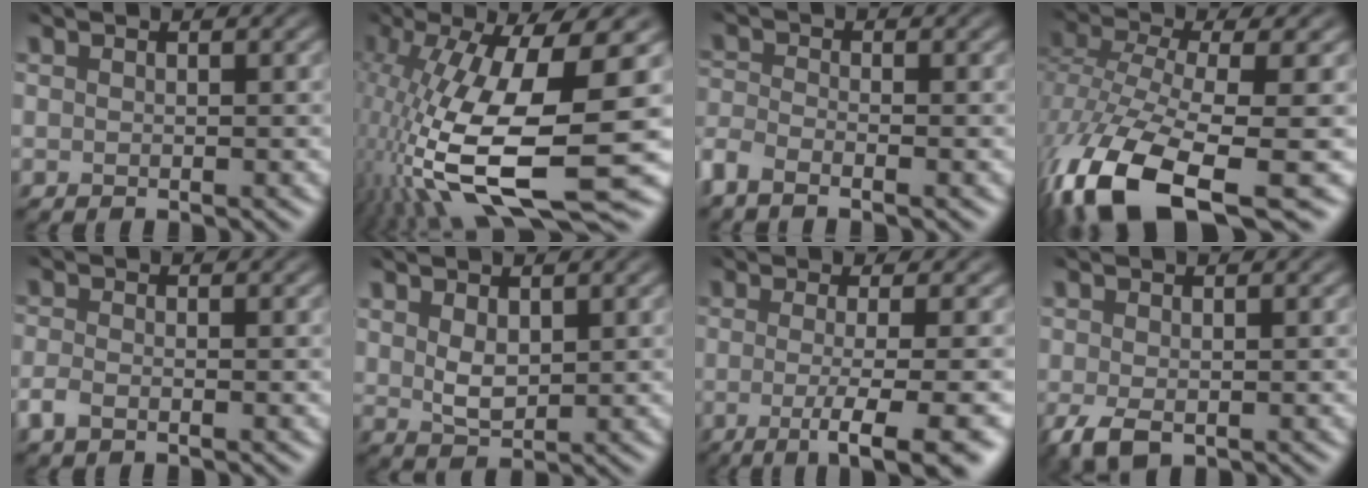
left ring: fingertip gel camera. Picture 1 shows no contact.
{"total": 13.8, "force": [-2.3, 4.0, 13.0], "torque": [-0.268, -0.008, -0.018]}
{"total": 2.8, "force": [-2.4, 0.5, 1.4], "torque": [-0.043, -0.008, -0.049]}
{"total": 14.2, "force": [-7.8, 4.8, 10.9], "torque": [-0.243, -0.033, -0.121]}
{"total": 1.5, "force": [-1.0, 0.3, 1.1], "torque": [-0.031, 0.002, -0.016]}
{"total": 2.4, "force": [0.7, 1.3, 1.9], "torque": [-0.049, -0.007, 0.025]}
{"total": 7.6, "force": [-2.8, 1.6, 6.9], "torque": [-0.081, -0.010, -0.037]}
{"total": 1.9, "force": [-0.5, 0.8, 1.6], "torque": [-0.043, 0.000, 0.000]}